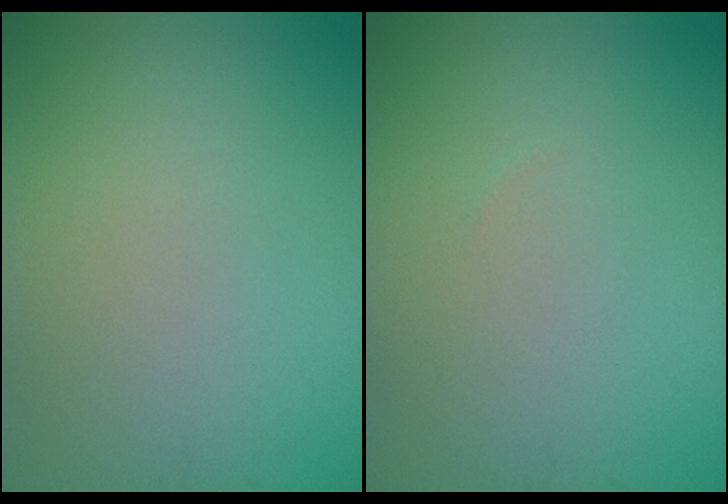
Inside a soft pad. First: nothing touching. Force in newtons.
{"total": 0.0}